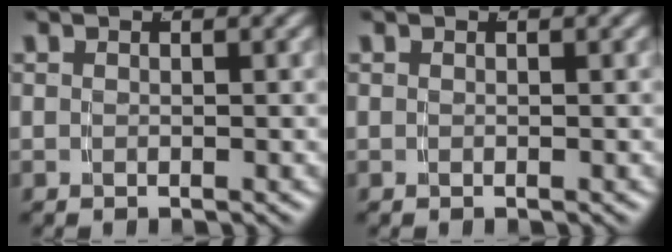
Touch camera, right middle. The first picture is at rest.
{"total": 0.0}